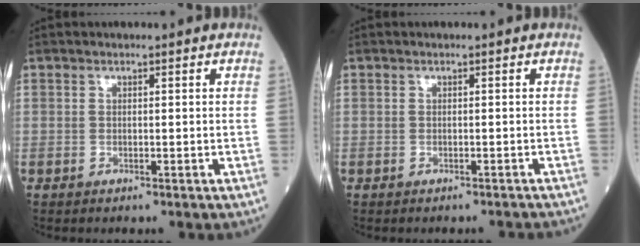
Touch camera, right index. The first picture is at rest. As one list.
[{"total": 2.1, "force": [-2.1, 0.2, 0.4], "torque": [-0.007, -0.006, -0.022]}]